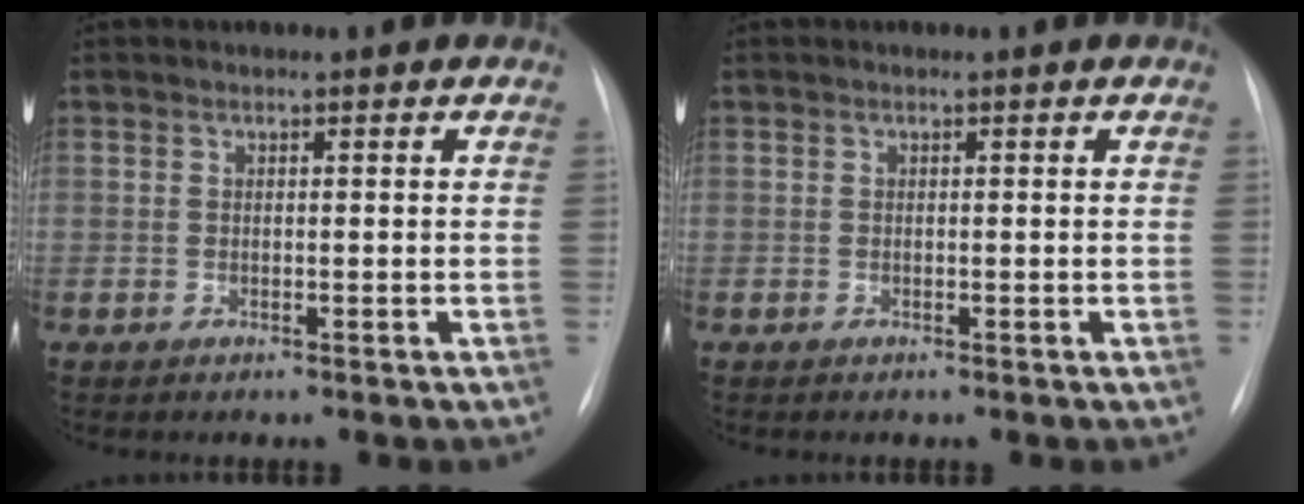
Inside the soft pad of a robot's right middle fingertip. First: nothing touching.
{"total": 0.0}